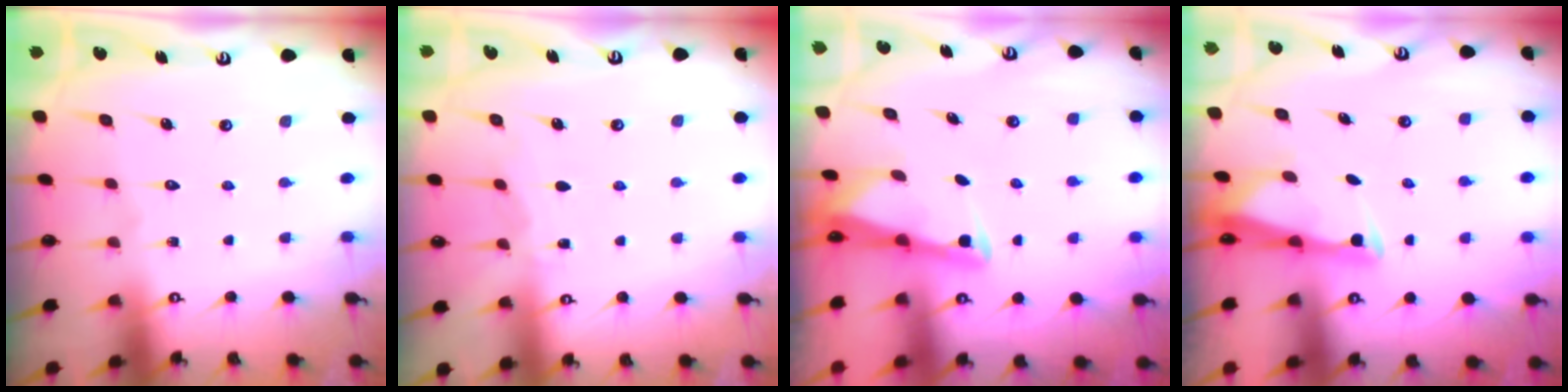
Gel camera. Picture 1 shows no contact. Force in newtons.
{"total": 4.2, "press": 4.2, "slide": 0.6}
{"total": 2.7, "press": 2.7, "slide": 0.3}
{"total": 2.7, "press": 2.6, "slide": 0.7}